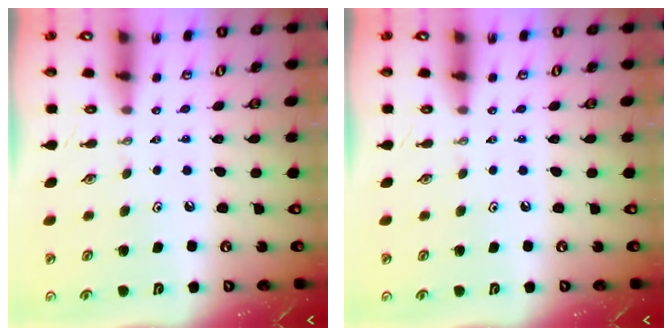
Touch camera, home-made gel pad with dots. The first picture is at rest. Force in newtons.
{"total": 0.0}